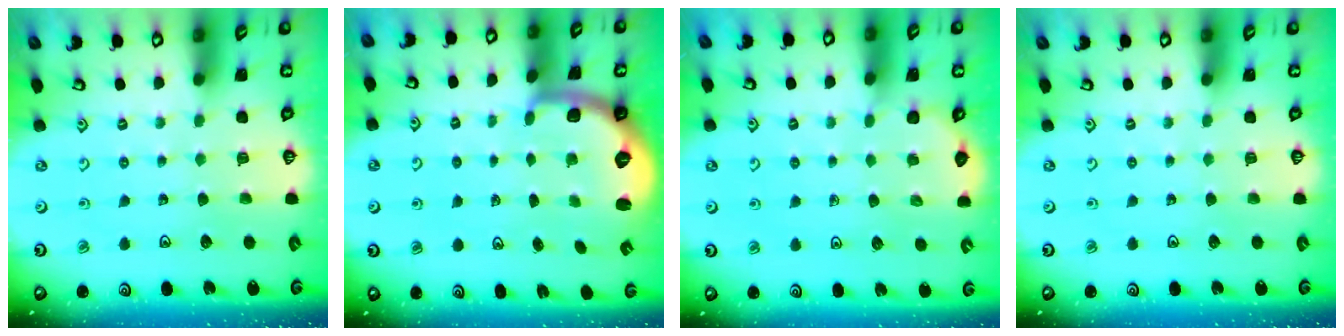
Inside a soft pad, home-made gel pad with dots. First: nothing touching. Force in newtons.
{"total": 1.8, "press": 1.8, "slide": 0.5}
{"total": 2.0, "press": 2.0, "slide": 0.2}
{"total": 0.0}